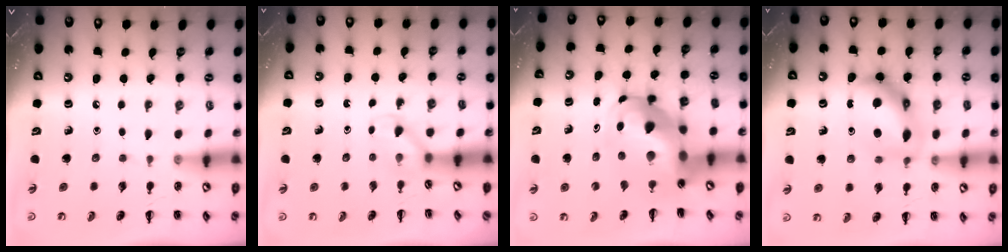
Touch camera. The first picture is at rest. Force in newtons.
{"total": 3.1, "press": 2.9, "slide": 1.0}
{"total": 11.8, "press": 11.3, "slide": 3.4}
{"total": 13.6, "press": 13.6, "slide": 0.8}